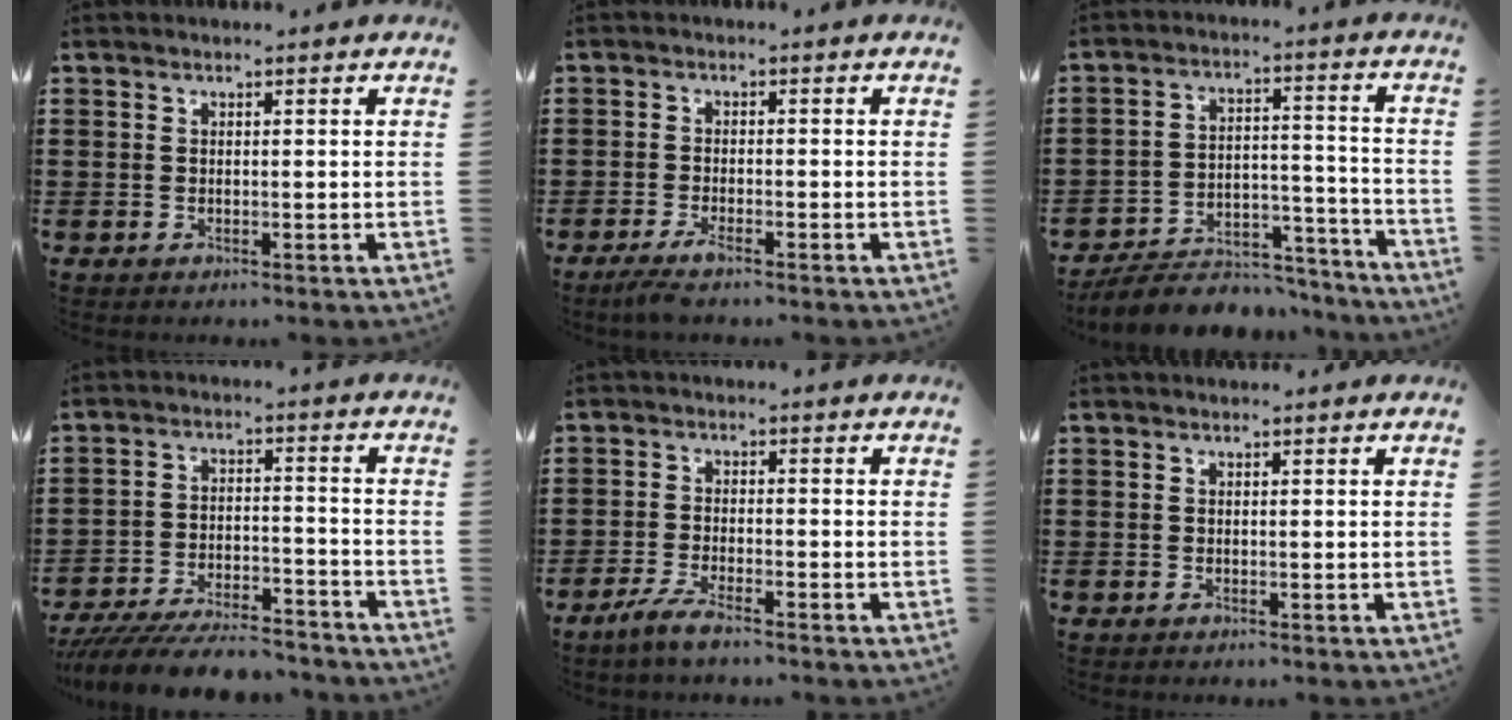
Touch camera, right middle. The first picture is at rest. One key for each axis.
{"total": 2.4, "fx": -1.7, "fy": 0.2, "fz": 1.7, "tx": -0.044, "ty": -0.006, "tz": -0.035}
{"total": 7.4, "fx": -6.9, "fy": 1.9, "fz": 1.8, "tx": -0.036, "ty": 0.018, "tz": -0.134}
{"total": 8.1, "fx": -7.6, "fy": 1.1, "fz": 2.6, "tx": -0.042, "ty": 0.012, "tz": -0.144}
{"total": 3.6, "fx": -2.8, "fy": 0.1, "fz": 2.2, "tx": -0.058, "ty": -0.010, "tz": -0.058}
{"total": 0.0}